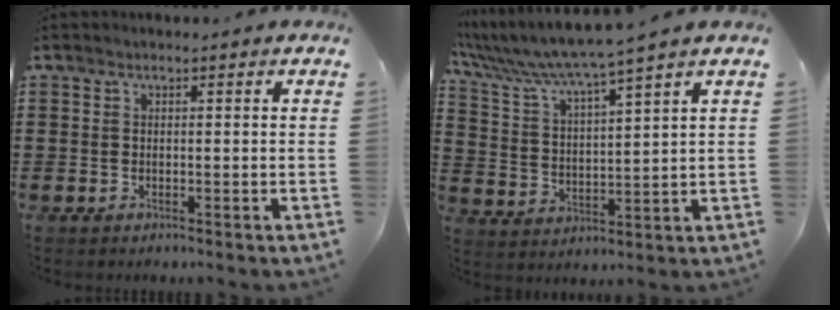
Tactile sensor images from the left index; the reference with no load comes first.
{"total": 5.6, "force": [4.8, -0.8, 2.7], "torque": [-0.077, -0.038, 0.076]}